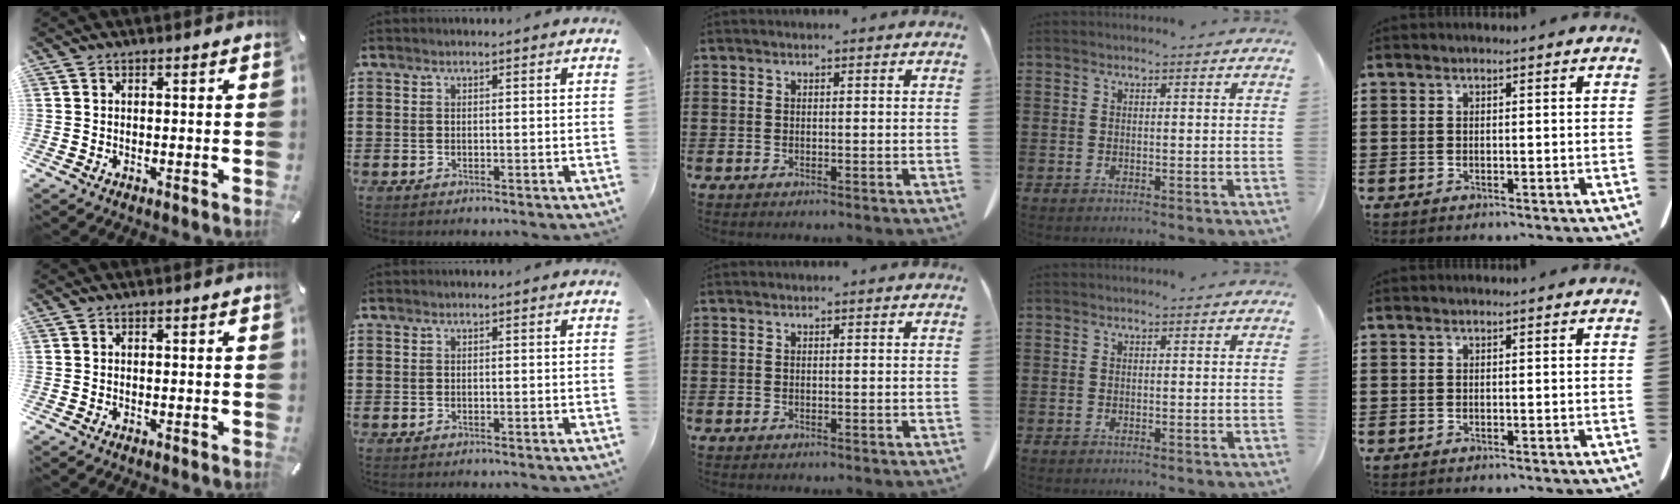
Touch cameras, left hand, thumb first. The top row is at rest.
{}